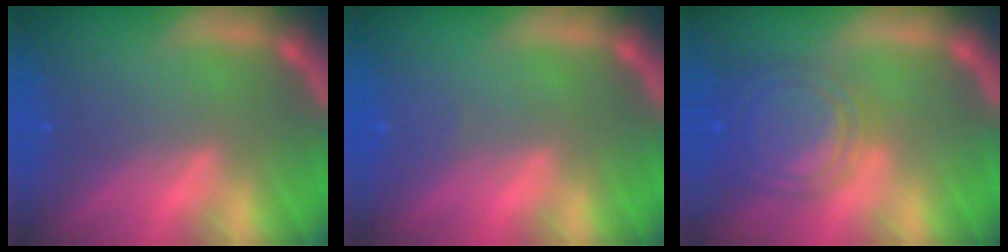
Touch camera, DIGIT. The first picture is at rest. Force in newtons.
{"total": 1.0}
{"total": 8.0}